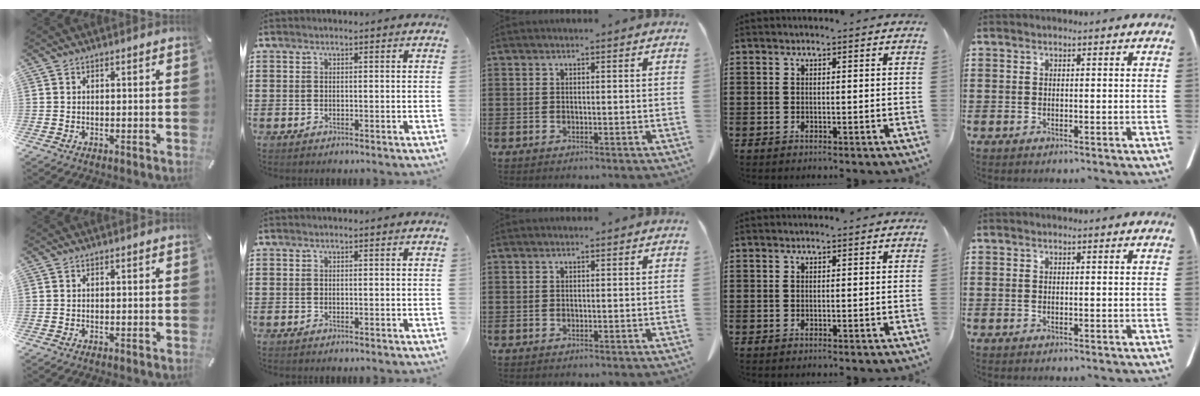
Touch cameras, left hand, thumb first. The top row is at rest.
{}